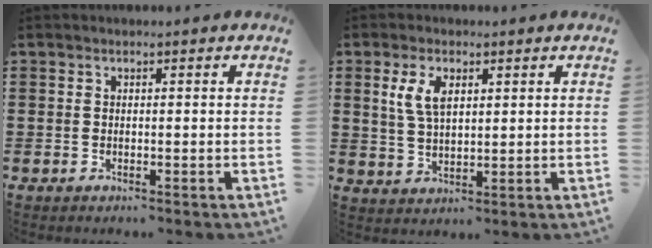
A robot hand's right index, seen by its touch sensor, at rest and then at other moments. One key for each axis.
{"total": 5.1, "fx": 1.9, "fy": 2.6, "fz": 3.9, "tx": -0.087, "ty": 0.009, "tz": 0.033}